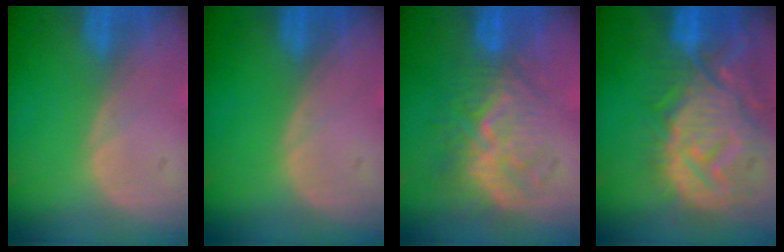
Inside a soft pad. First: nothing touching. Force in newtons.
{"total": 0.0}
{"total": 10.1, "press": 8.8, "slide": 4.9}
{"total": 14.0, "press": 12.1, "slide": 7.1}